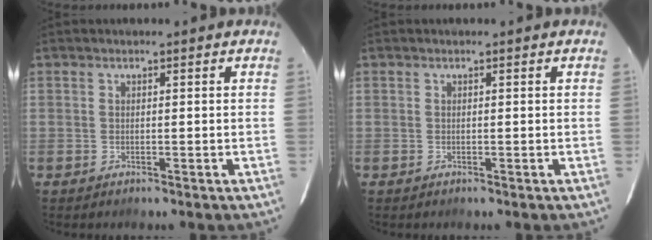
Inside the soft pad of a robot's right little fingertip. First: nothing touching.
{"total": 0.0}